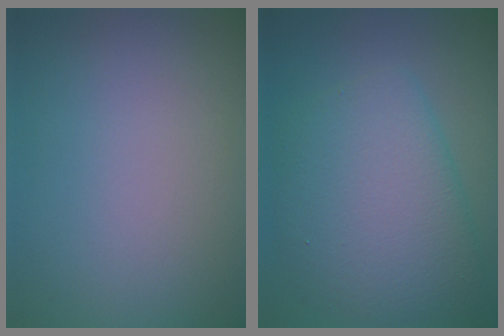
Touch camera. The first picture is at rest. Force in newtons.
{"total": 6.8, "press": 6.8, "slide": 0.2}